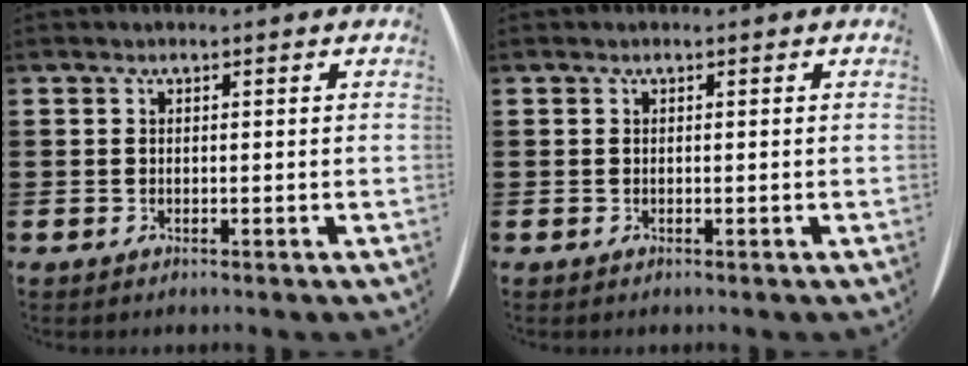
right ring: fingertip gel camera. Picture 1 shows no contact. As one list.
[{"total": 0.0}]